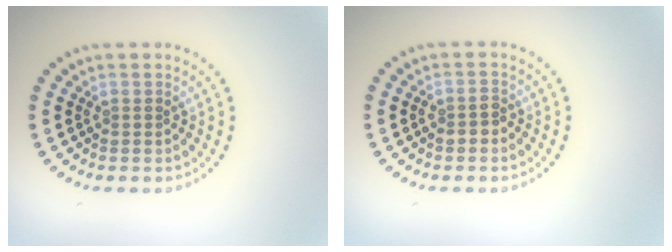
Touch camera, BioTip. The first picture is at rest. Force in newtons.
{"total": 1.4, "press": 1.3, "slide": 0.5}